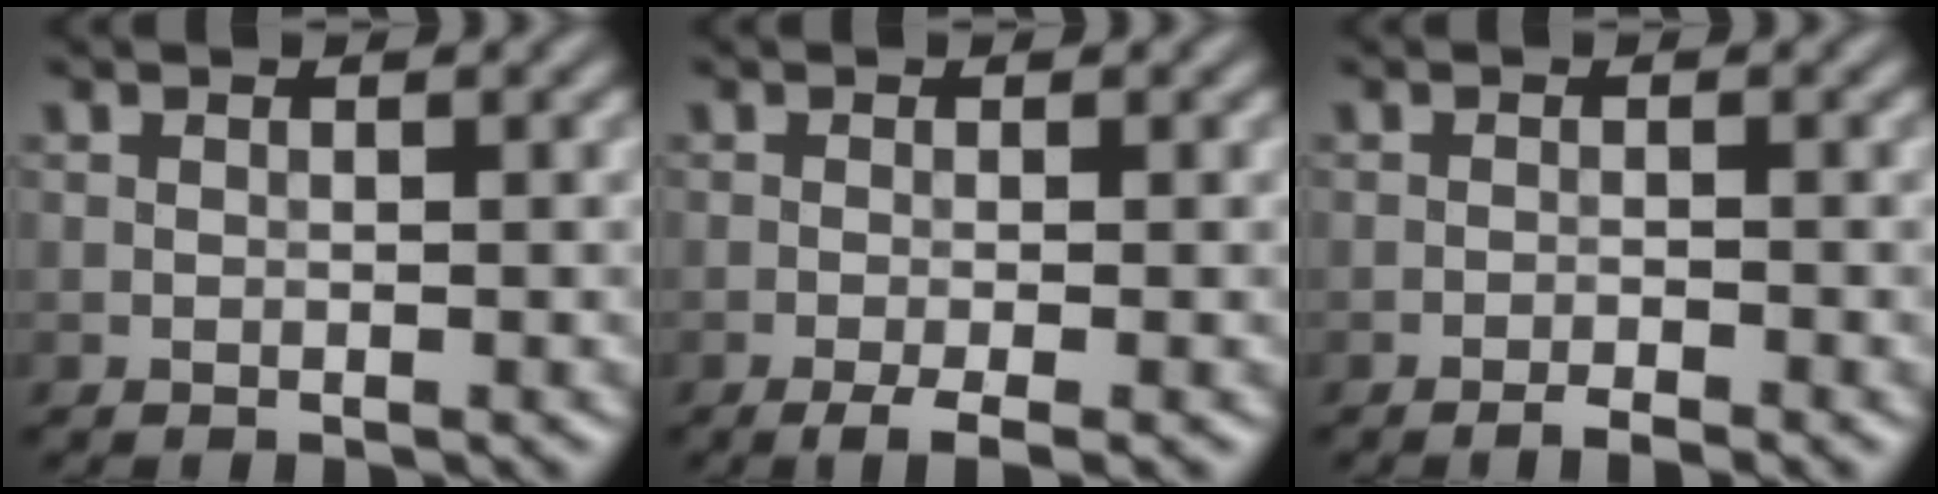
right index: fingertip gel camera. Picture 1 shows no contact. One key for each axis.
{"total": 2.6, "fx": -1.3, "fy": 0.5, "fz": 2.2, "tx": -0.039, "ty": -0.001, "tz": -0.027}
{"total": 1.7, "fx": -1.2, "fy": 0.2, "fz": 1.1, "tx": -0.020, "ty": 0.003, "tz": -0.024}